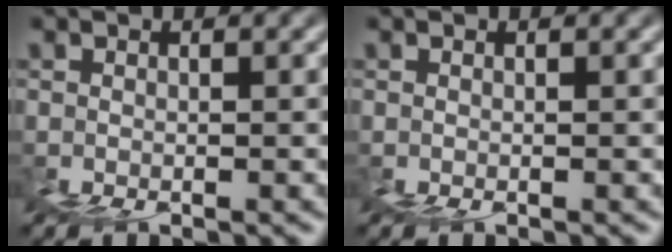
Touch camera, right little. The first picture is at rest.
{"total": 0.0}